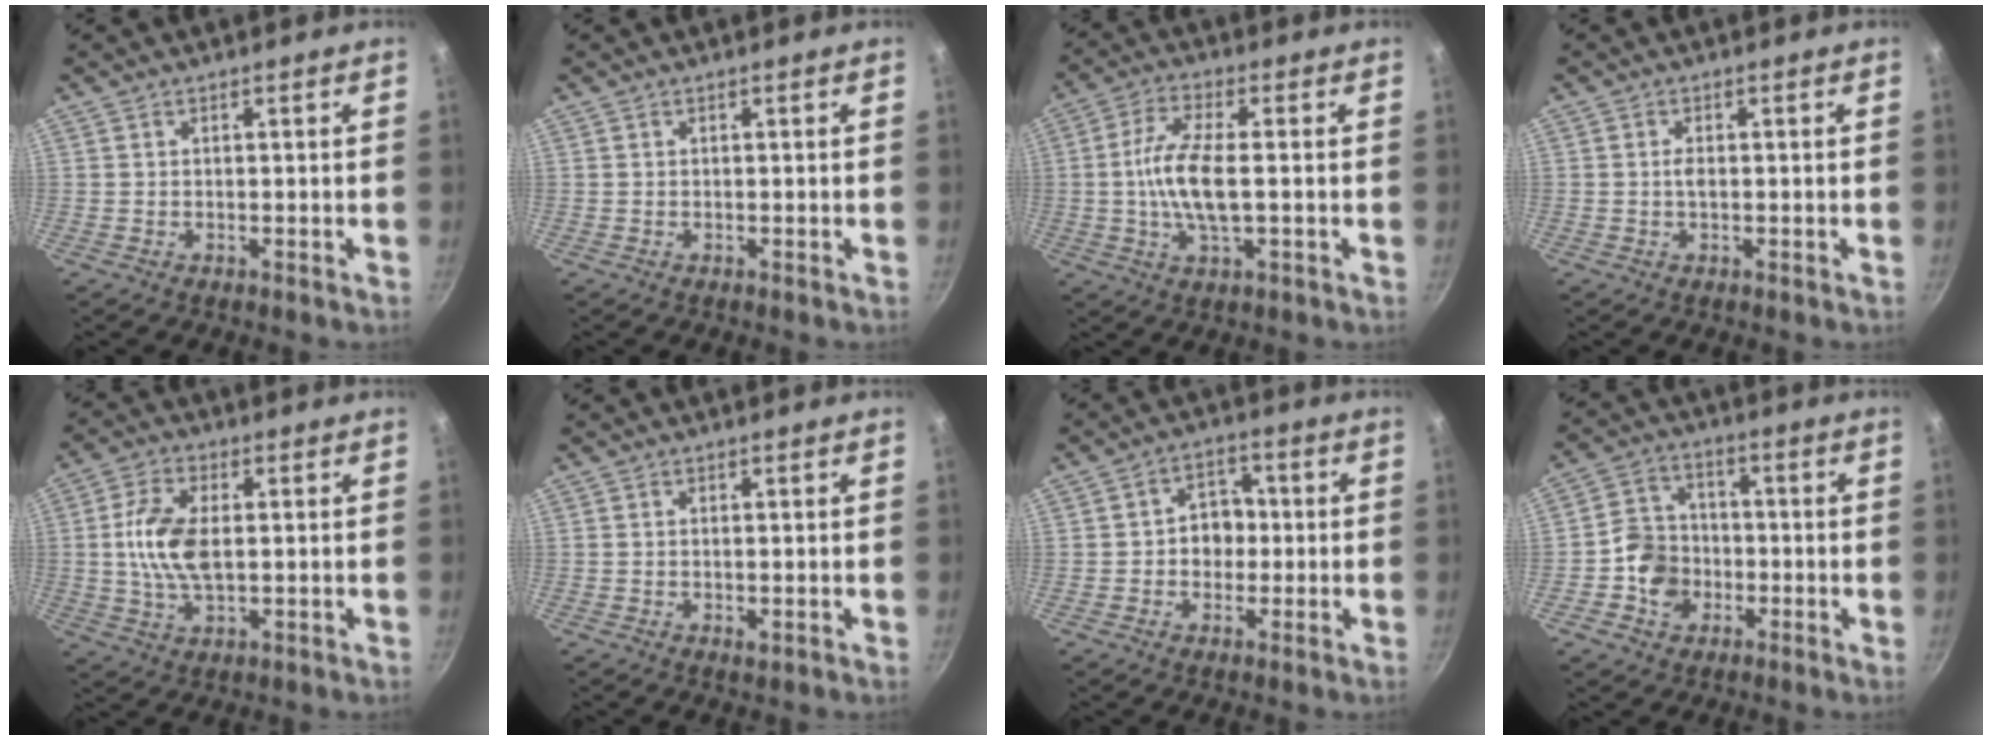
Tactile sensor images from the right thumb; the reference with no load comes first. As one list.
[{"total": 0.0}, {"total": 9.8, "force": [-0.4, 3.4, 9.2], "torque": [-0.193, 0.009, -0.017]}, {"total": 1.5, "force": [-0.1, 0.8, 1.2], "torque": [-0.021, 0.004, -0.002]}, {"total": 9.9, "force": [0.6, 5.5, 8.3], "torque": [-0.161, 0.008, 0.008]}, {"total": 1.2, "force": [-0.1, 0.5, 1.1], "torque": [-0.020, -0.003, -0.003]}, {"total": 6.6, "force": [-0.4, 5.6, 3.6], "torque": [-0.006, 0.014, -0.010]}, {"total": 8.7, "force": [-2.3, 7.6, 3.6], "torque": [-0.038, 0.026, -0.056]}]